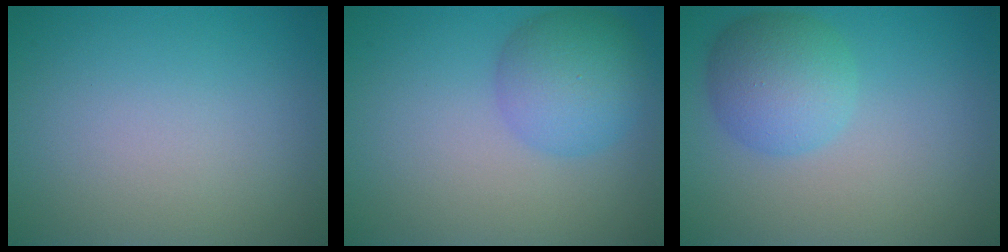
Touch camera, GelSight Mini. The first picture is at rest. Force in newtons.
{"total": 4.9, "press": 4.9, "slide": 0.1}
{"total": 4.5, "press": 4.5, "slide": 0.2}